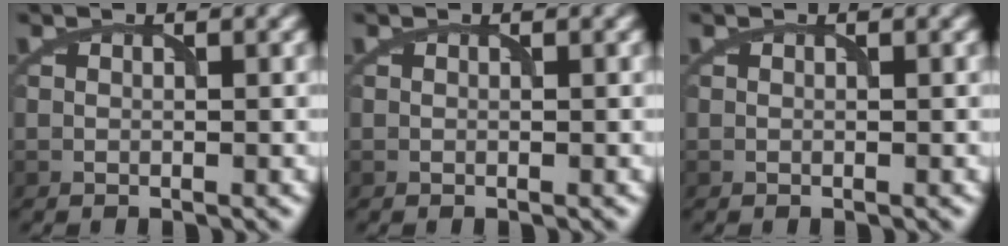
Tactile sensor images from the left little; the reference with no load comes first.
{"total": 0.0}
{"total": 0.0}